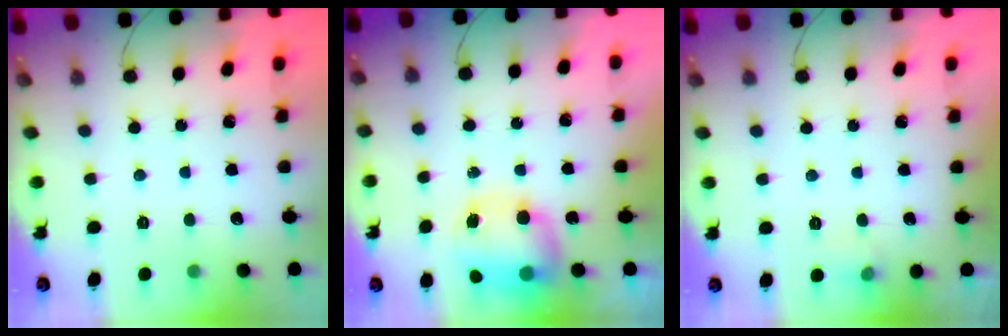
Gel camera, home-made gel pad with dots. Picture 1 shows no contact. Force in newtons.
{"total": 10.8, "press": 10.5, "slide": 2.6}
{"total": 5.3, "press": 5.0, "slide": 1.7}